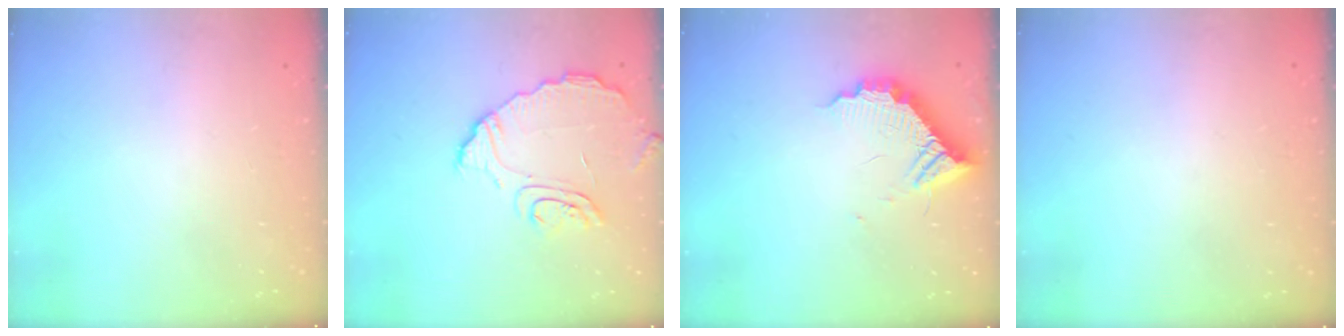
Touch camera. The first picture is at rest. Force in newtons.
{"total": 10.3, "press": 10.3, "slide": 0.2}
{"total": 11.9, "press": 11.8, "slide": 0.8}
{"total": 3.6, "press": 3.6, "slide": 0.2}